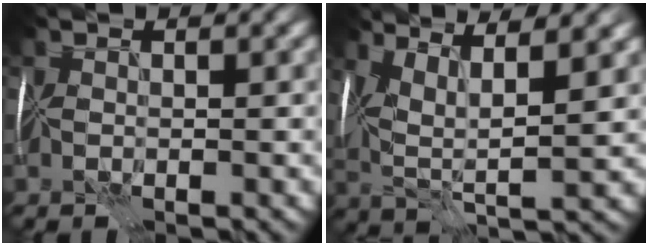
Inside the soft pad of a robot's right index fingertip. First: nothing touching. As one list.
[{"total": 6.0, "force": [2.8, 1.3, 5.2], "torque": [-0.108, 0.000, 0.057]}]